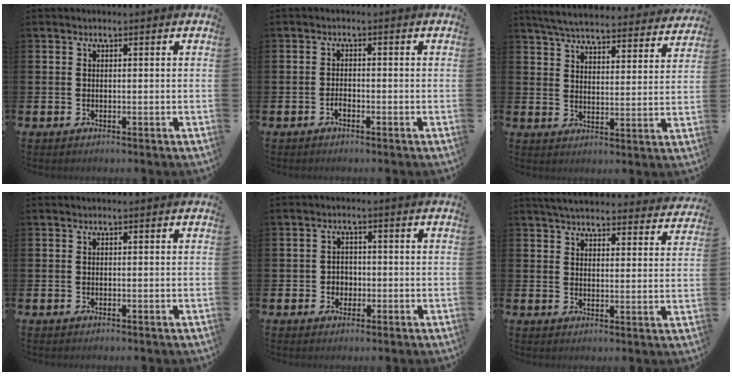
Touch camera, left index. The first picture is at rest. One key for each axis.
{"total": 1.2, "fx": -0.8, "fy": 0.5, "fz": 0.7, "tx": -0.019, "ty": 0.000, "tz": -0.014}
{"total": 6.0, "fx": 5.7, "fy": 0.8, "fz": 1.4, "tx": -0.047, "ty": -0.041, "tz": 0.098}
{"total": 0.0}
{"total": 2.2, "fx": -0.5, "fy": 2.1, "fz": 0.5, "tx": -0.004, "ty": 0.002, "tz": -0.017}
{"total": 4.9, "fx": 4.7, "fy": 0.7, "fz": 0.9, "tx": -0.033, "ty": -0.031, "tz": 0.082}